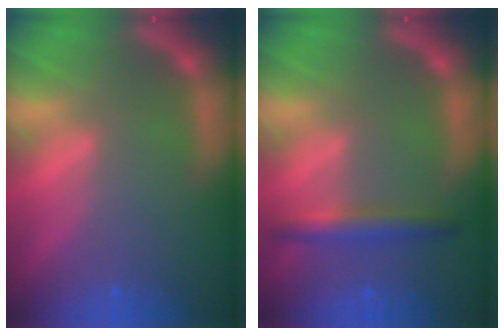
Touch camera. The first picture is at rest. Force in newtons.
{"total": 3.0}